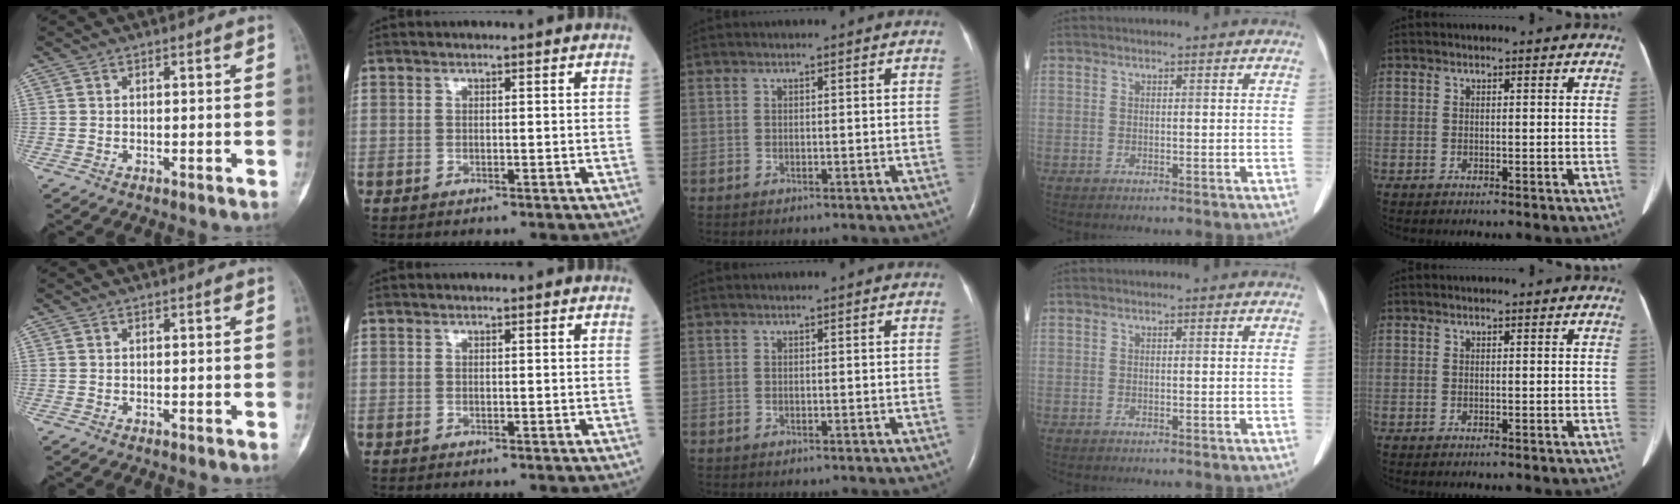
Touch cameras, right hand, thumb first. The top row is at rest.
{}